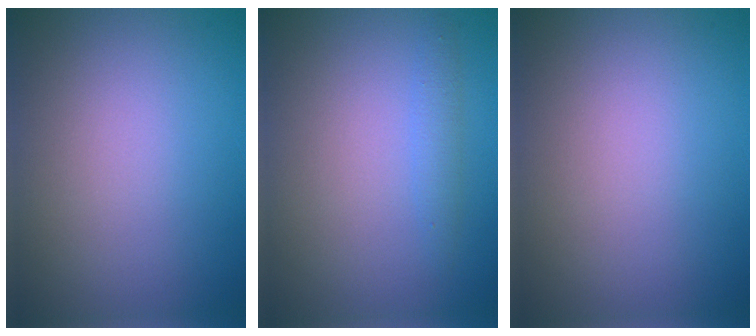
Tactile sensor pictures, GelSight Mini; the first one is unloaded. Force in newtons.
{"total": 1.3, "press": 1.3, "slide": 0.0}
{"total": 0.0}